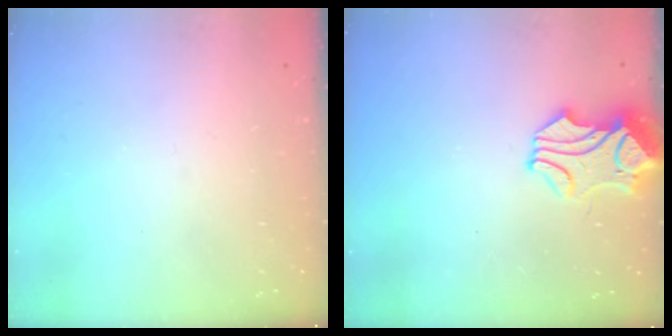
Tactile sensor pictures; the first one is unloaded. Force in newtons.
{"total": 2.1, "press": 1.6, "slide": 1.4}